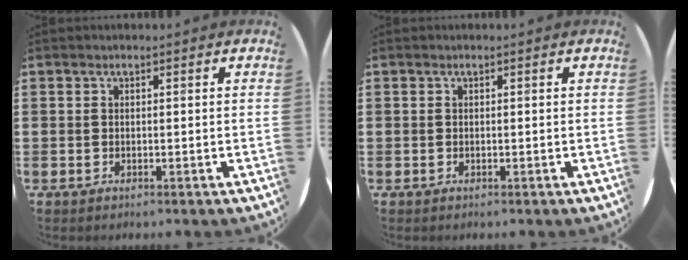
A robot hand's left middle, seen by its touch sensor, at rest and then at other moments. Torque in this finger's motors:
{"motor_torque": [0.18, -0.20, 0.00, 0.00]}